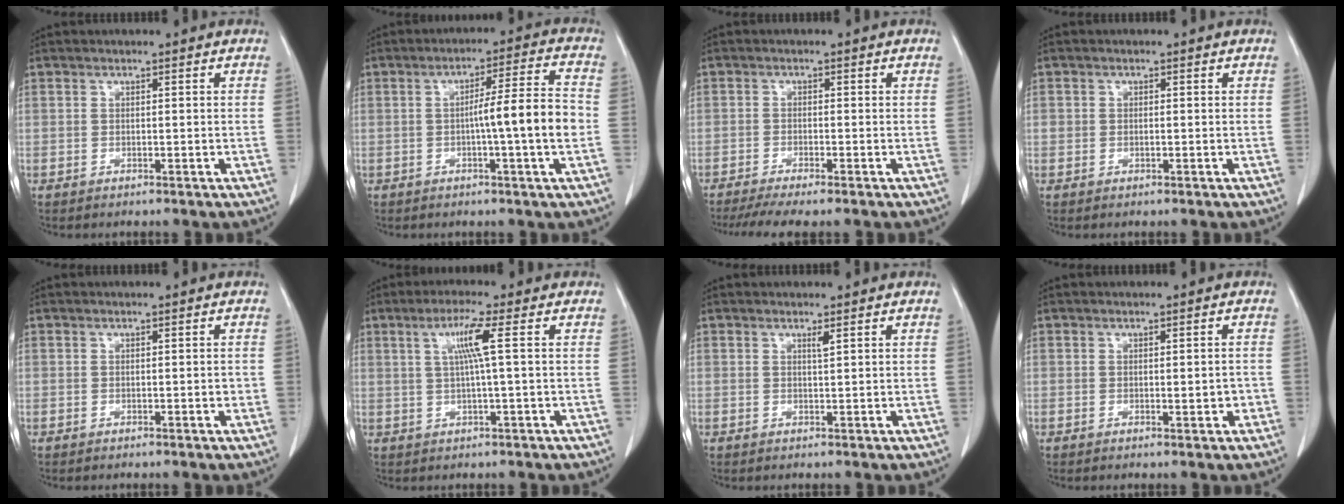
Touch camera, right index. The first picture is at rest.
{"total": 9.0, "force": [-1.4, -0.7, 8.9], "torque": [-0.136, 0.010, -0.025]}
{"total": 6.5, "force": [-5.2, 0.3, 3.8], "torque": [-0.056, -0.008, -0.083]}
{"total": 1.0, "force": [0.0, 0.8, 0.6], "torque": [-0.011, 0.006, 0.001]}
{"total": 0.7, "force": [-0.1, 0.2, 0.6], "torque": [-0.010, 0.001, 0.000]}
{"total": 5.1, "force": [1.3, -0.9, 4.9], "torque": [-0.094, 0.006, 0.026]}
{"total": 0.8, "force": [0.5, -0.1, 0.6], "torque": [-0.015, -0.005, 0.010]}
{"total": 1.7, "force": [-0.3, 0.7, 1.5], "torque": [-0.020, 0.000, 0.000]}